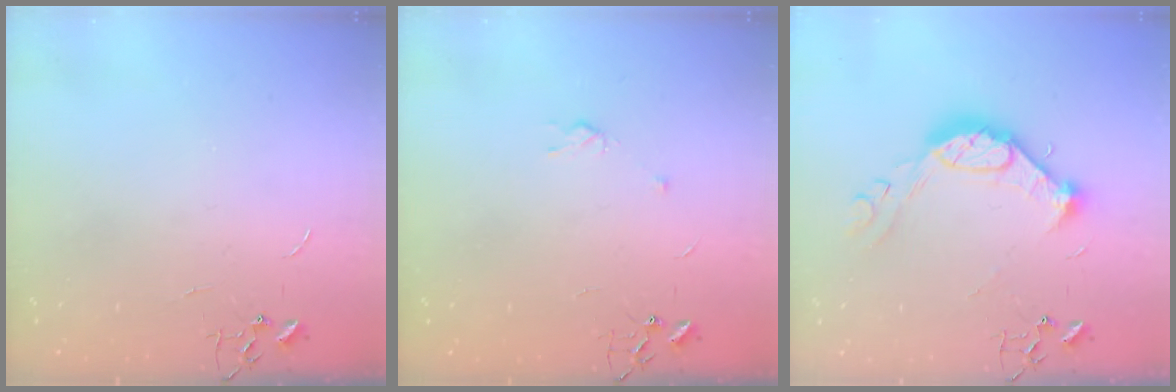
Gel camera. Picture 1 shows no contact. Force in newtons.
{"total": 3.6, "press": 3.5, "slide": 0.7}
{"total": 14.3, "press": 14.3, "slide": 1.0}